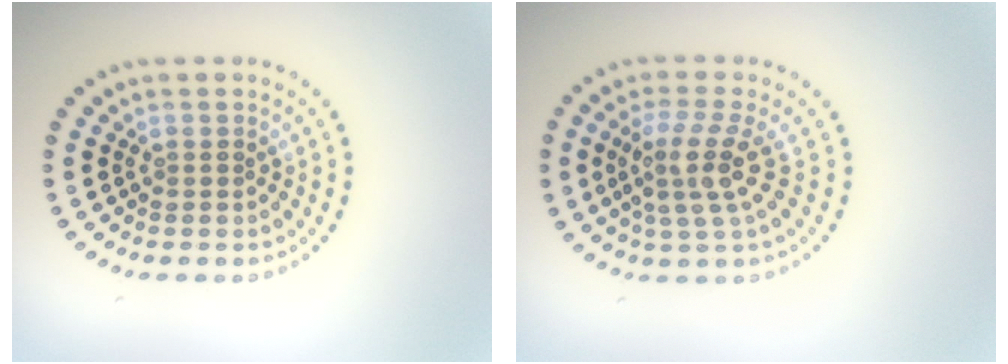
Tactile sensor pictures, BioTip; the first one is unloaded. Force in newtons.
{"total": 3.8, "press": 2.8, "slide": 2.5}